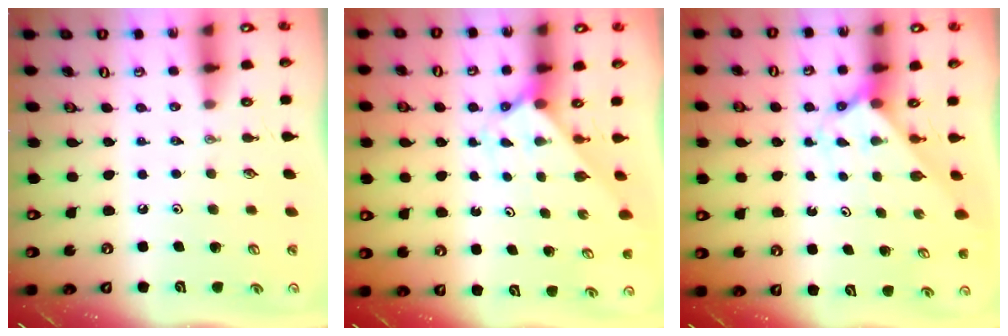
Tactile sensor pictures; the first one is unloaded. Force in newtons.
{"total": 1.9, "press": 1.9, "slide": 0.2}
{"total": 2.4, "press": 2.4, "slide": 0.2}